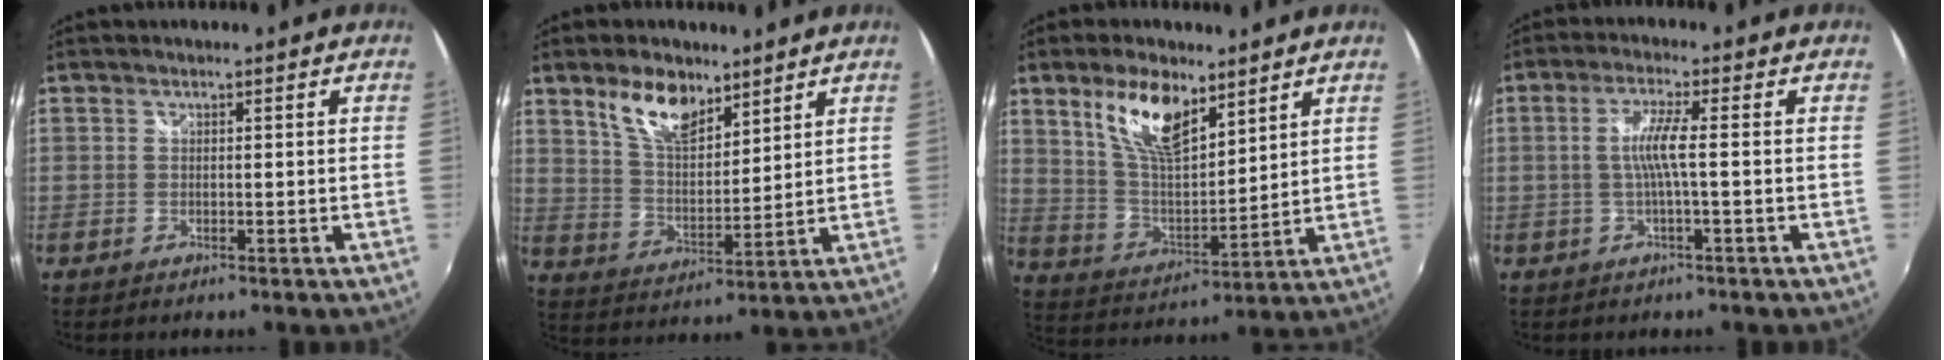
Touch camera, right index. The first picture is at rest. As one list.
[{"total": 10.3, "force": [6.9, 4.8, 6.1], "torque": [-0.107, 0.005, 0.132]}, {"total": 13.1, "force": [7.8, 5.3, 9.0], "torque": [-0.166, 0.006, 0.157]}, {"total": 4.8, "force": [-0.5, -0.4, 4.7], "torque": [-0.097, -0.001, -0.006]}]